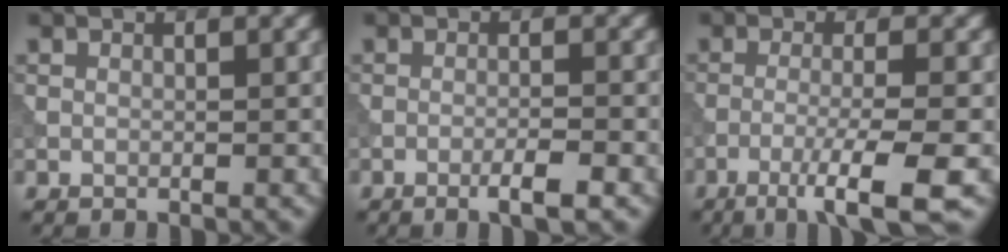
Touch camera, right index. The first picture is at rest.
{"total": 2.6, "force": [-1.3, 0.3, 2.2], "torque": [-0.032, 0.004, -0.026]}
{"total": 6.0, "force": [-3.2, 0.7, 5.1], "torque": [-0.073, 0.003, -0.064]}